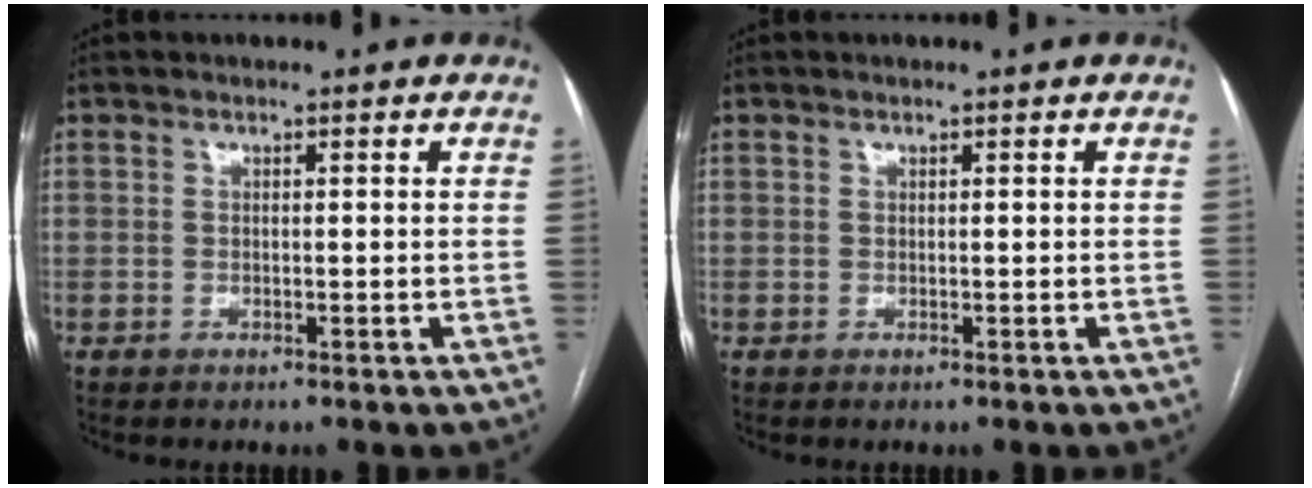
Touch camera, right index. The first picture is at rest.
{"total": 0.0}